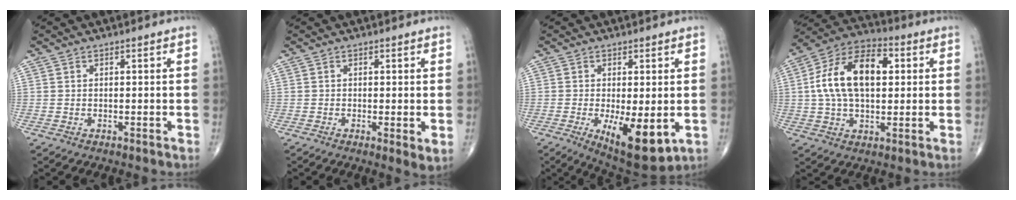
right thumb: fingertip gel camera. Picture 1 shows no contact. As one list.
[{"total": 2.6, "force": [-0.2, 0.6, 2.5], "torque": [-0.045, -0.013, -0.008]}, {"total": 11.1, "force": [-2.7, 4.1, 9.9], "torque": [-0.150, -0.025, -0.027]}, {"total": 17.0, "force": [2.6, 9.7, 13.7], "torque": [-0.237, 0.024, 0.040]}]